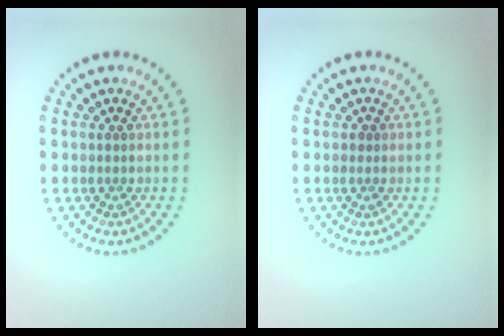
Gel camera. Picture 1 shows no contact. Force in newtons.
{"total": 0.7, "press": 0.7, "slide": 0.2}